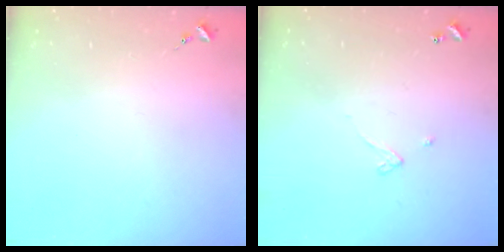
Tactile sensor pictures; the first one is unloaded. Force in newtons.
{"total": 2.6, "press": 2.6, "slide": 0.2}